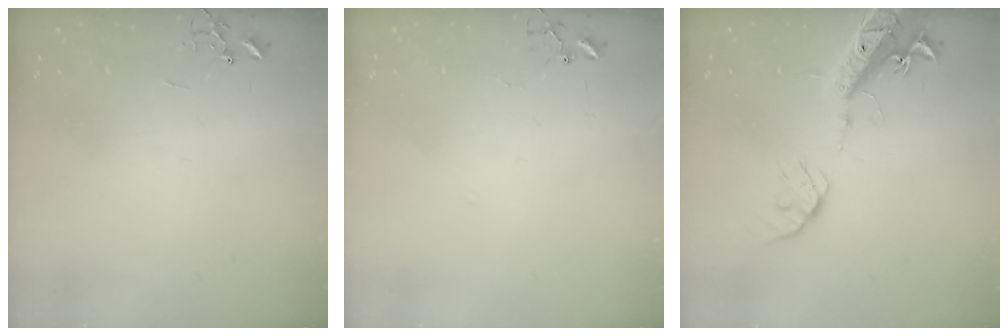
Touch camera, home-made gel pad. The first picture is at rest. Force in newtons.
{"total": 6.1, "press": 6.0, "slide": 0.6}
{"total": 16.0, "press": 15.7, "slide": 3.3}